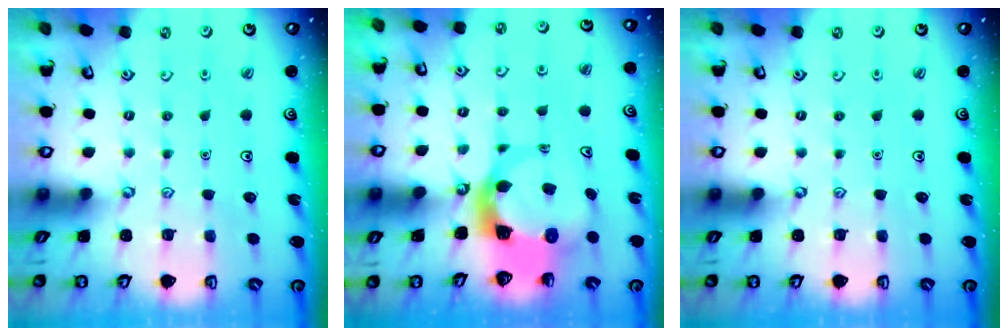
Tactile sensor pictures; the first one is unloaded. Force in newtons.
{"total": 5.4, "press": 5.4, "slide": 0.8}
{"total": 0.0}